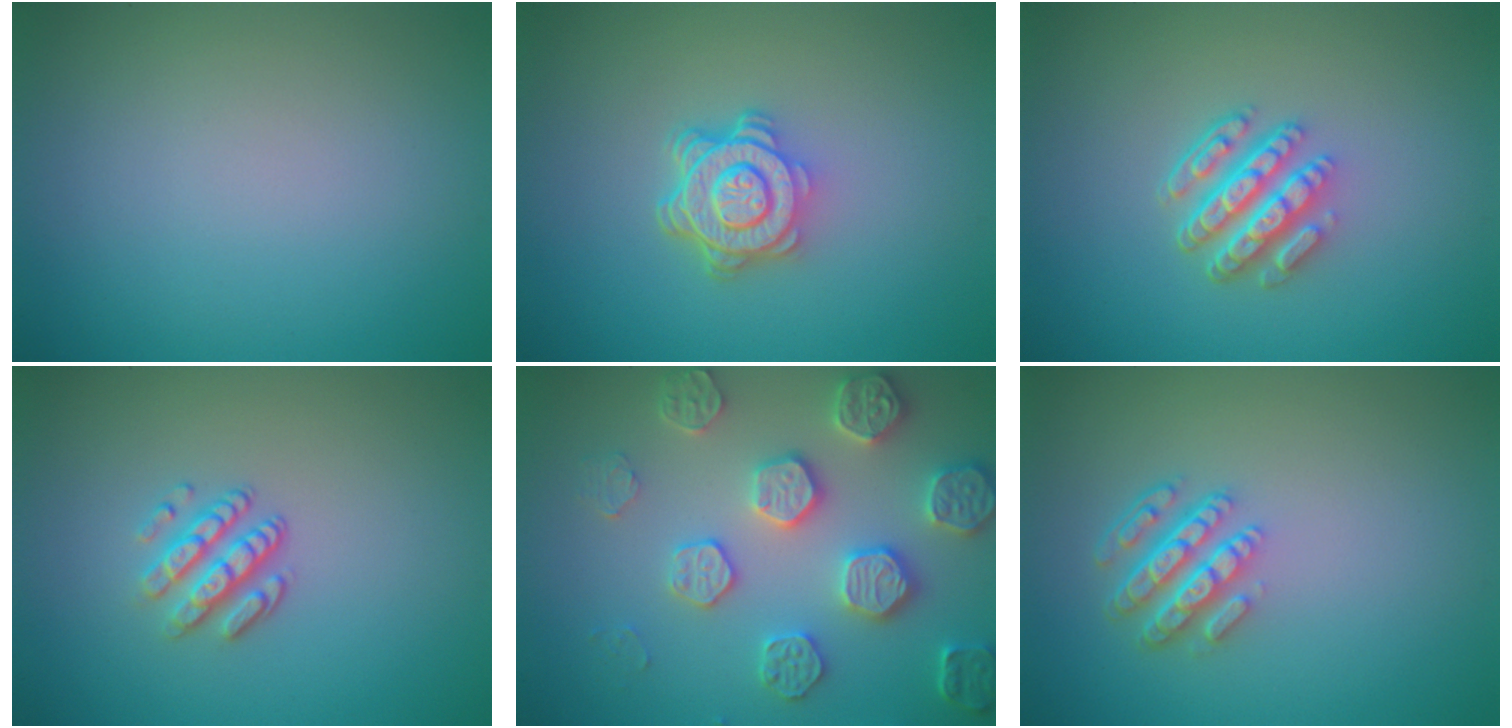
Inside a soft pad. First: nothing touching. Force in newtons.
{"total": 4.9, "press": 3.7, "slide": 3.2}
{"total": 4.8, "press": 3.6, "slide": 3.2}
{"total": 2.9, "press": 2.3, "slide": 1.8}
{"total": 5.0, "press": 4.9, "slide": 1.1}
{"total": 4.5, "press": 3.4, "slide": 3.0}